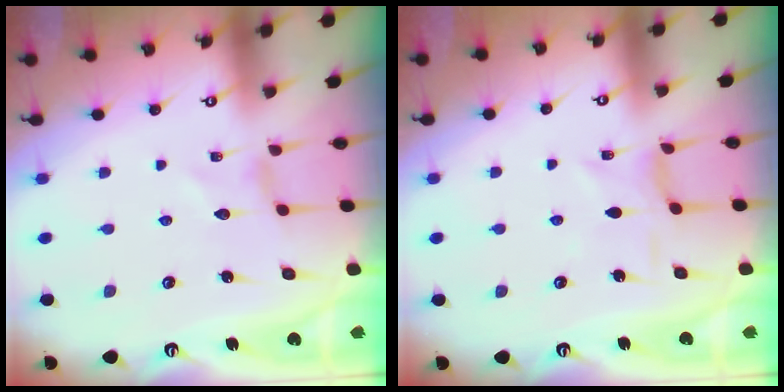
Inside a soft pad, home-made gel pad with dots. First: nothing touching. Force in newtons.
{"total": 1.9, "press": 1.9, "slide": 0.4}